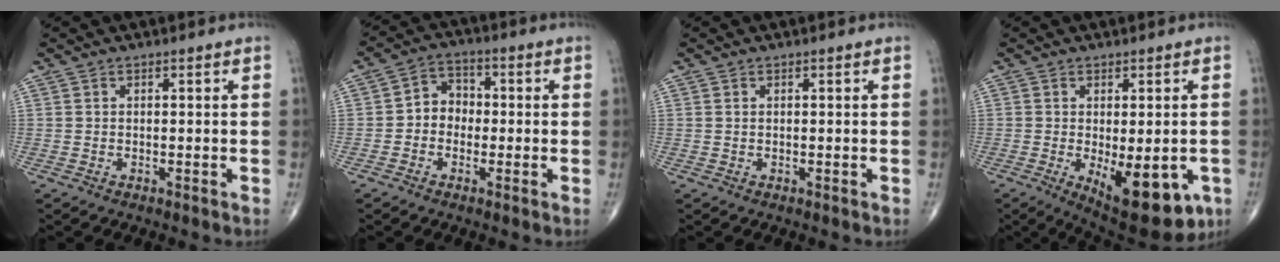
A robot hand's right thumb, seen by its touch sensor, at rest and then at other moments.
{"total": 5.7, "force": [-0.8, 4.8, 3.0], "torque": [-0.021, 0.024, -0.029]}
{"total": 0.0}
{"total": 14.0, "force": [-4.7, 6.0, 11.8], "torque": [-0.145, -0.013, -0.048]}